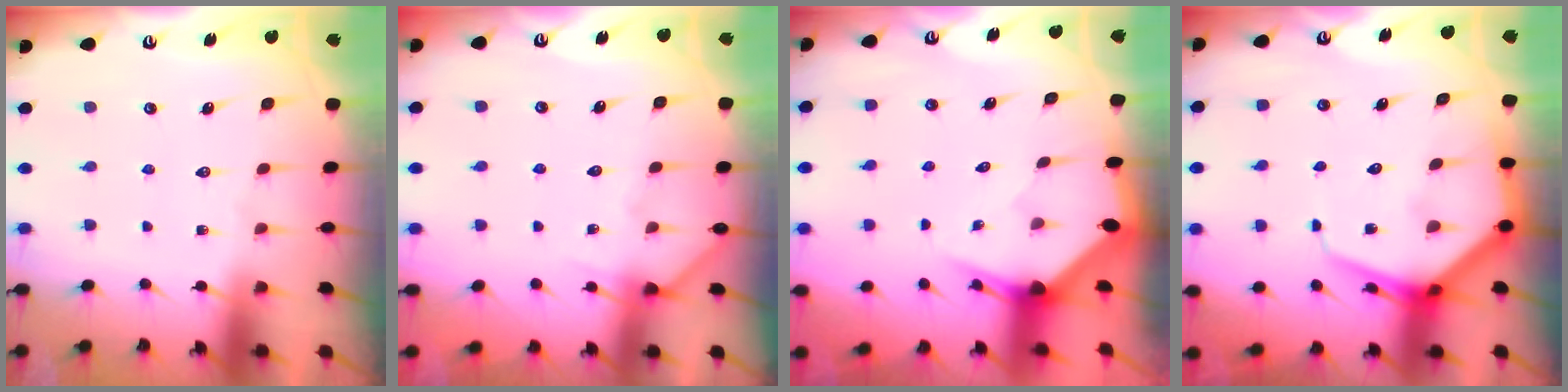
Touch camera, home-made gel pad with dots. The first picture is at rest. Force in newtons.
{"total": 3.0, "press": 3.0, "slide": 0.3}
{"total": 3.1, "press": 3.1, "slide": 0.2}
{"total": 9.5, "press": 9.5, "slide": 1.0}